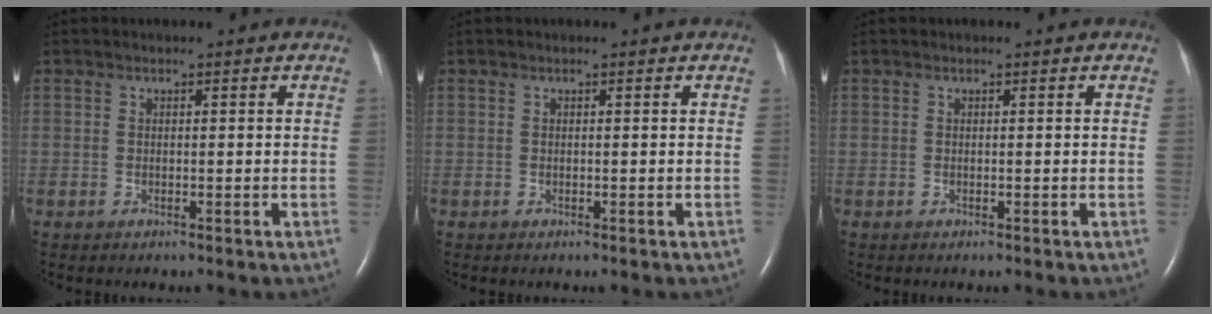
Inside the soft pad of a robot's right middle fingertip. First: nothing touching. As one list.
[{"total": 0.0}, {"total": 0.0}]